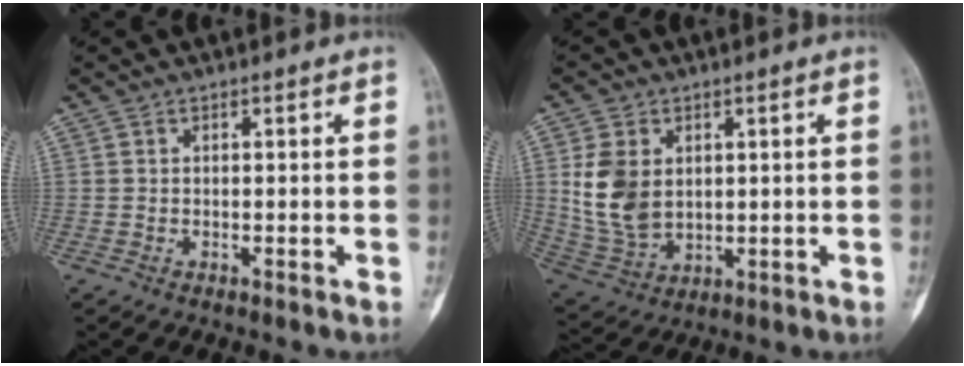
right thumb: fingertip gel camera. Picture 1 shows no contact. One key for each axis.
{"total": 10.7, "fx": 2.0, "fy": 7.5, "fz": 7.3, "tx": -0.134, "ty": -0.010, "tz": 0.057}